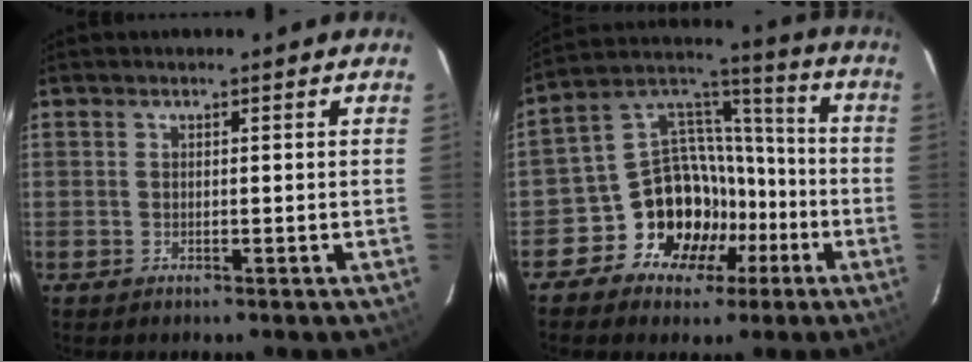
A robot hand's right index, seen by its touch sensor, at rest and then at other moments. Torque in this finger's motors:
{"motor_torque": [1.70, -0.44, 0.53, 0.05]}